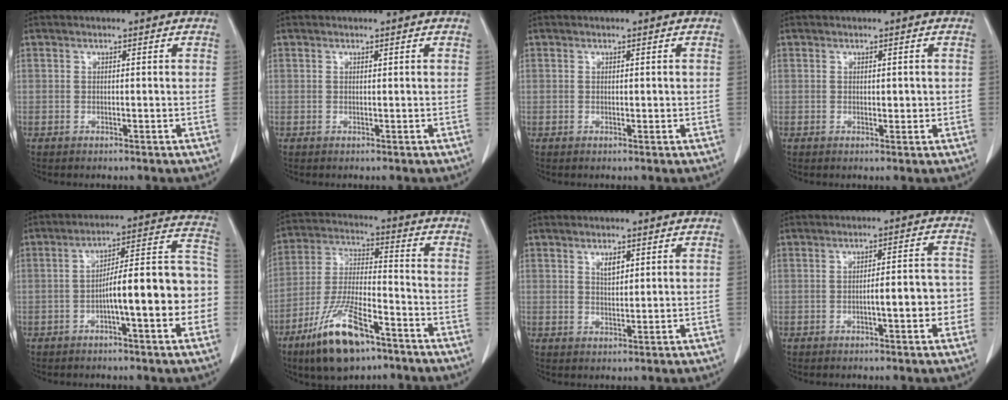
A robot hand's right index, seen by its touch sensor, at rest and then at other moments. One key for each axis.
{"total": 0.0}
{"total": 0.7, "fx": 0.2, "fy": 0.5, "fz": 0.4, "tx": -0.003, "ty": 0.000, "tz": 0.003}
{"total": 1.4, "fx": 0.1, "fy": 0.9, "fz": 1.1, "tx": -0.012, "ty": 0.000, "tz": 0.004}
{"total": 14.3, "fx": -3.5, "fy": 2.2, "fz": 13.7, "tx": -0.181, "ty": 0.042, "tz": -0.049}
{"total": 13.8, "fx": -8.7, "fy": 3.8, "fz": 10.1, "tx": -0.210, "ty": -0.019, "tz": -0.158}
{"total": 2.1, "fx": 1.2, "fy": 0.9, "fz": 1.5, "tx": -0.025, "ty": -0.002, "tz": 0.022}
{"total": 7.7, "fx": -2.1, "fy": 1.6, "fz": 7.2, "tx": -0.094, "ty": 0.030, "tz": -0.026}